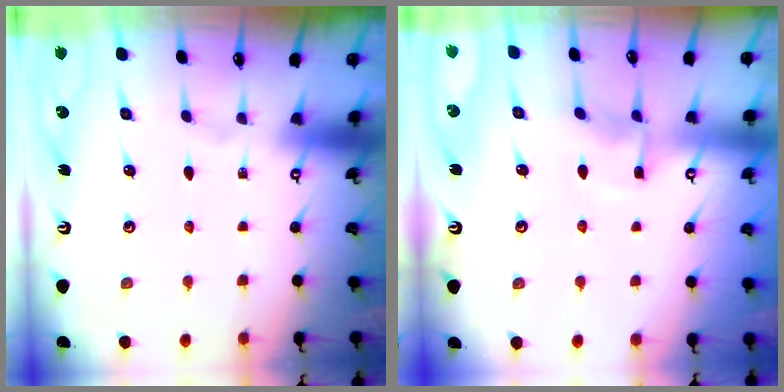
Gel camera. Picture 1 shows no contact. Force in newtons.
{"total": 5.8, "press": 5.8, "slide": 0.5}